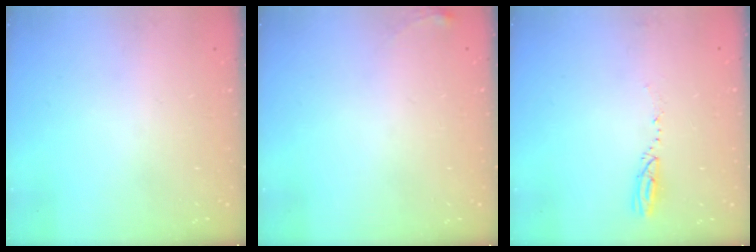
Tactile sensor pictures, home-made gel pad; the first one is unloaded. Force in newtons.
{"total": 4.9, "press": 4.5, "slide": 1.7}
{"total": 3.4, "press": 3.2, "slide": 1.2}